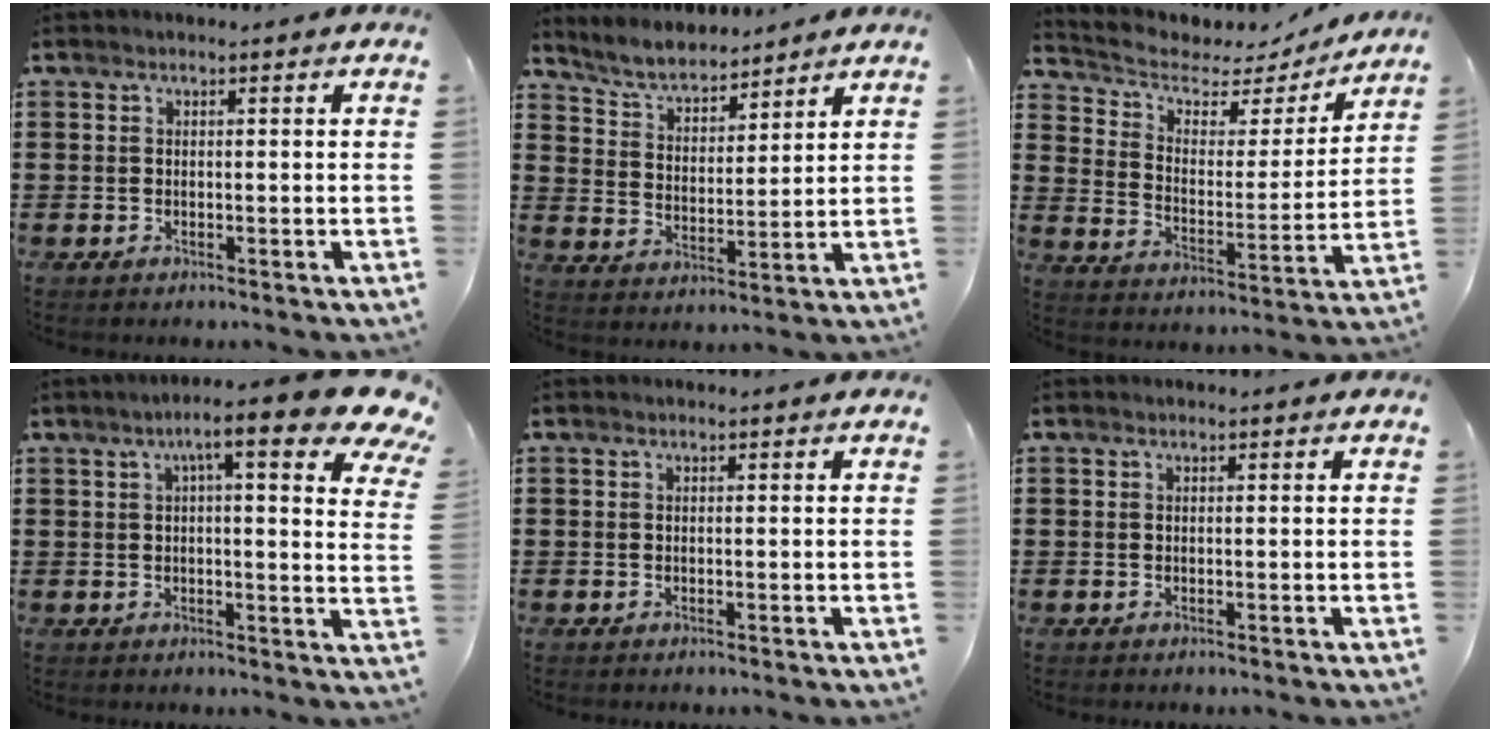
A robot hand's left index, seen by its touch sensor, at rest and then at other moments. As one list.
[{"total": 5.3, "force": [5.1, 0.9, 1.2], "torque": [-0.045, -0.022, 0.090]}, {"total": 4.4, "force": [3.4, 2.3, 1.4], "torque": [-0.055, -0.022, 0.050]}, {"total": 10.1, "force": [6.0, 1.4, 8.0], "torque": [-0.137, -0.018, 0.095]}, {"total": 0.0}, {"total": 0.0}]